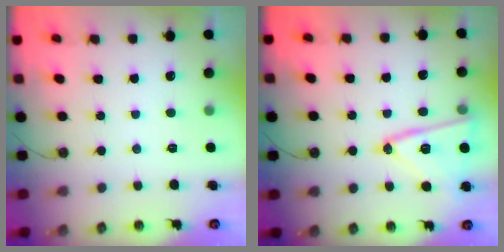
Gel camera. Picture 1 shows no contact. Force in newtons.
{"total": 16.2, "press": 16.1, "slide": 1.3}